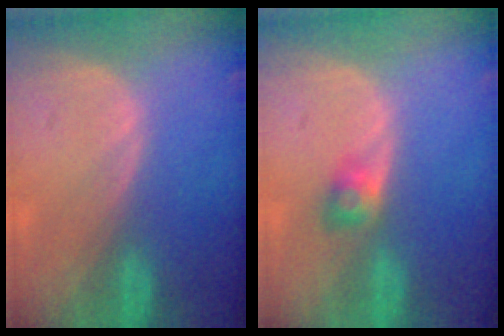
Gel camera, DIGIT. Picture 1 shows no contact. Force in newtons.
{"total": 2.5, "press": 2.4, "slide": 0.8}